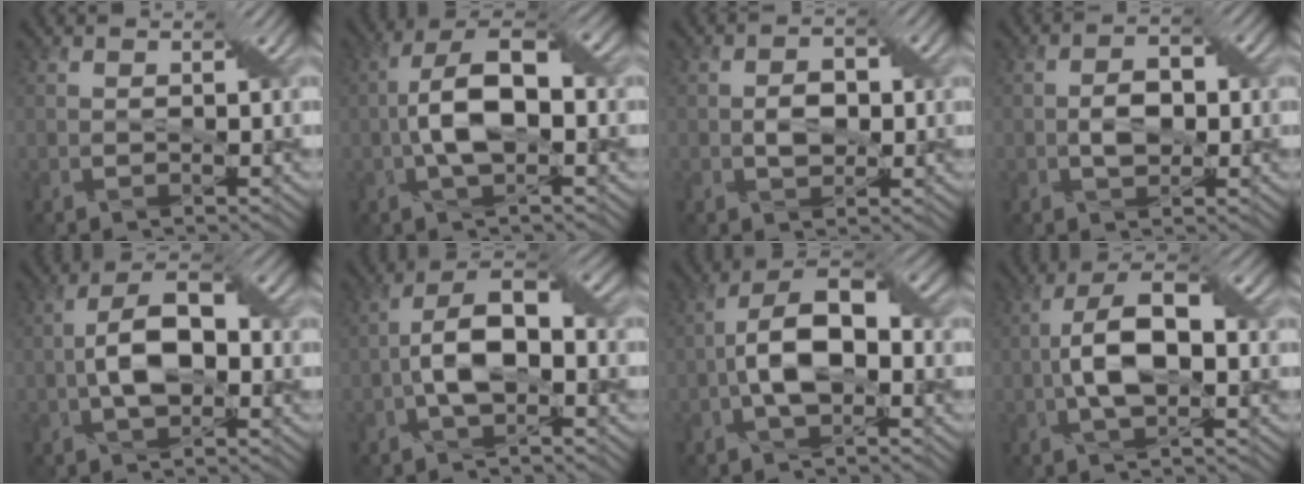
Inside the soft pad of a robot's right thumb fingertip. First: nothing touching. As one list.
[{"total": 8.5, "force": [-0.6, 3.8, 7.6], "torque": [-0.148, 0.011, -0.014]}, {"total": 2.3, "force": [0.0, 1.7, 1.6], "torque": [-0.025, 0.000, 0.002]}, {"total": 3.1, "force": [-0.3, 1.9, 2.3], "torque": [-0.040, 0.001, -0.004]}, {"total": 7.5, "force": [-0.7, 4.0, 6.3], "torque": [-0.119, 0.013, -0.016]}, {"total": 7.8, "force": [-1.2, 3.7, 6.8], "torque": [-0.129, 0.015, -0.025]}, {"total": 8.5, "force": [-1.0, 4.3, 7.3], "torque": [-0.136, 0.016, -0.023]}, {"total": 7.7, "force": [-0.5, 3.3, 7.0], "torque": [-0.139, 0.012, -0.011]}]